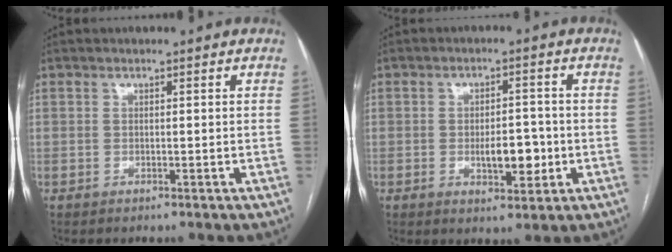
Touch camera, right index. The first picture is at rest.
{"total": 5.9, "force": [-1.3, 2.5, 5.2], "torque": [-0.080, -0.001, -0.013]}